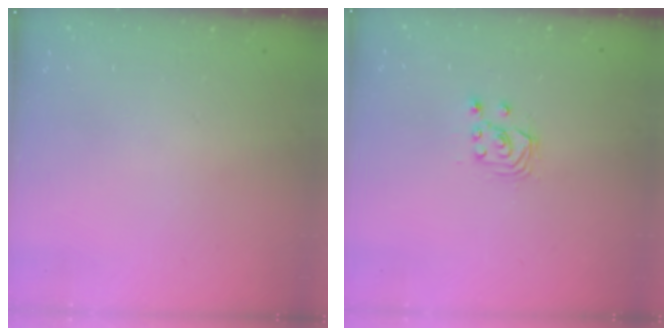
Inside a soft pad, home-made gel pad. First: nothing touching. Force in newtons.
{"total": 2.9, "press": 2.9, "slide": 0.2}